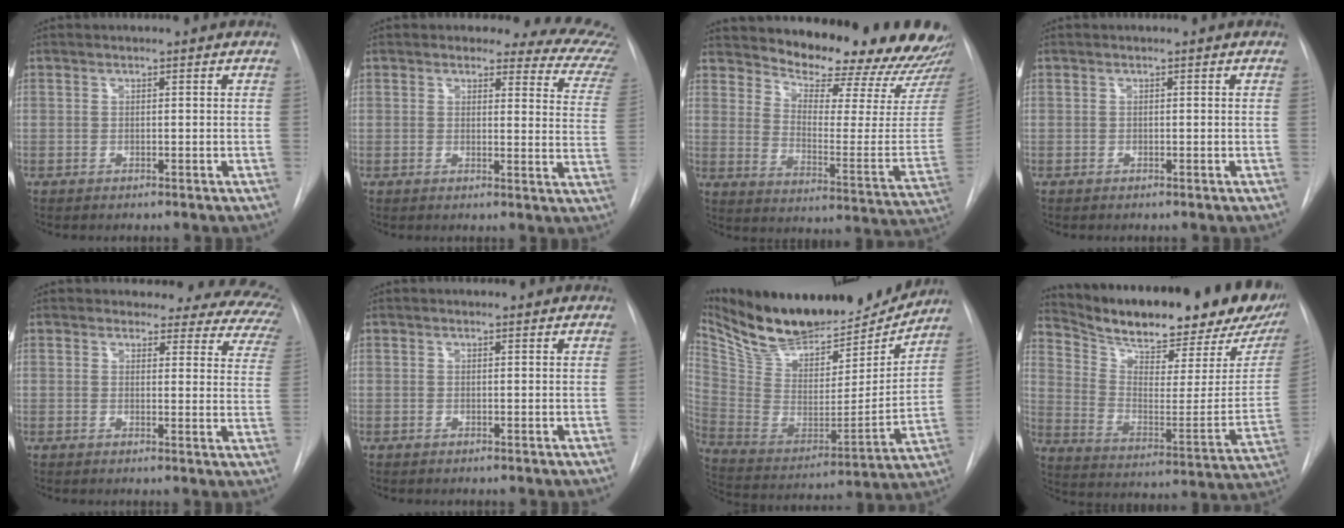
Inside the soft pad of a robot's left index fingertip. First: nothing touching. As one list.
[{"total": 12.5, "force": [11.5, 3.7, 3.3], "torque": [0.003, -0.067, 0.084]}, {"total": 22.4, "force": [21.0, 2.7, 7.3], "torque": [-0.106, -0.105, 0.264]}, {"total": 0.0}, {"total": 14.8, "force": [13.1, 5.8, 4.1], "torque": [-0.016, -0.041, 0.111]}, {"total": 1.3, "force": [1.3, 0.3, 0.2], "torque": [-0.011, 0.010, 0.014]}, {"total": 26.3, "force": [23.4, 7.7, 9.3], "torque": [-0.180, -0.031, 0.363]}, {"total": 27.7, "force": [23.1, 6.9, 13.7], "torque": [-0.222, -0.046, 0.317]}]